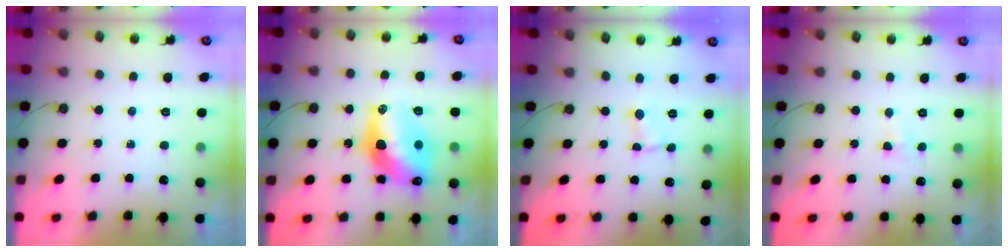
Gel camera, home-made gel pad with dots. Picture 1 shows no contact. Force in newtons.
{"total": 16.5, "press": 16.4, "slide": 1.3}
{"total": 0.5, "press": 0.5, "slide": 0.1}
{"total": 2.1, "press": 2.0, "slide": 0.3}